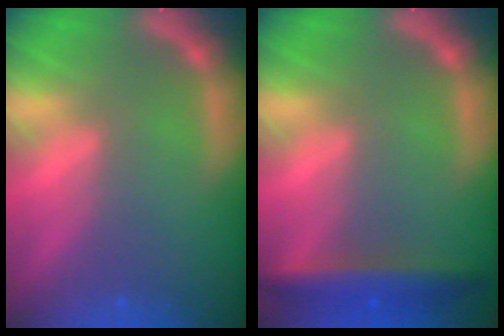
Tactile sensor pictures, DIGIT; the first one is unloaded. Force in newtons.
{"total": 4.5}